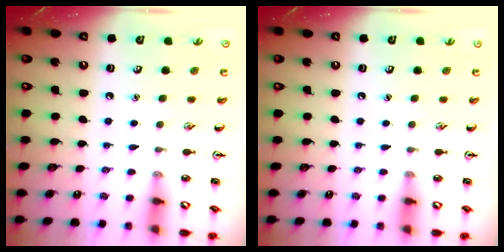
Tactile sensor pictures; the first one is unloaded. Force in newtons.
{"total": 0.0}